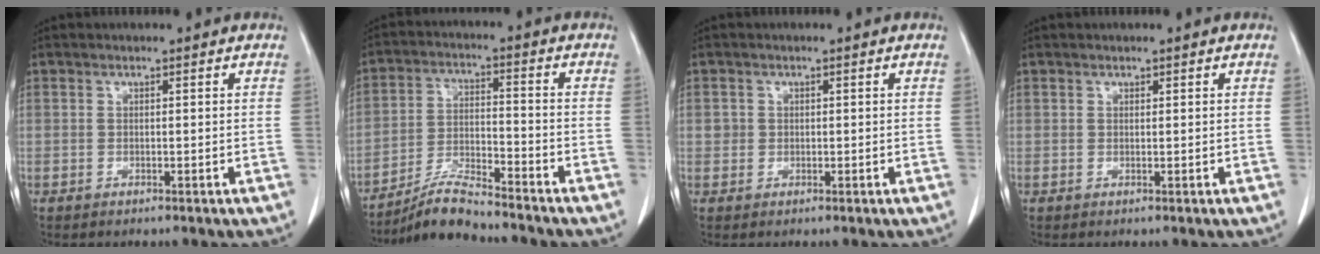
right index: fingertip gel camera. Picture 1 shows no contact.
{"total": 7.8, "force": [-7.2, -0.1, 2.9], "torque": [-0.062, -0.010, -0.133]}
{"total": 1.3, "force": [0.1, 1.3, 0.2], "torque": [0.004, 0.007, 0.003]}
{"total": 0.0}